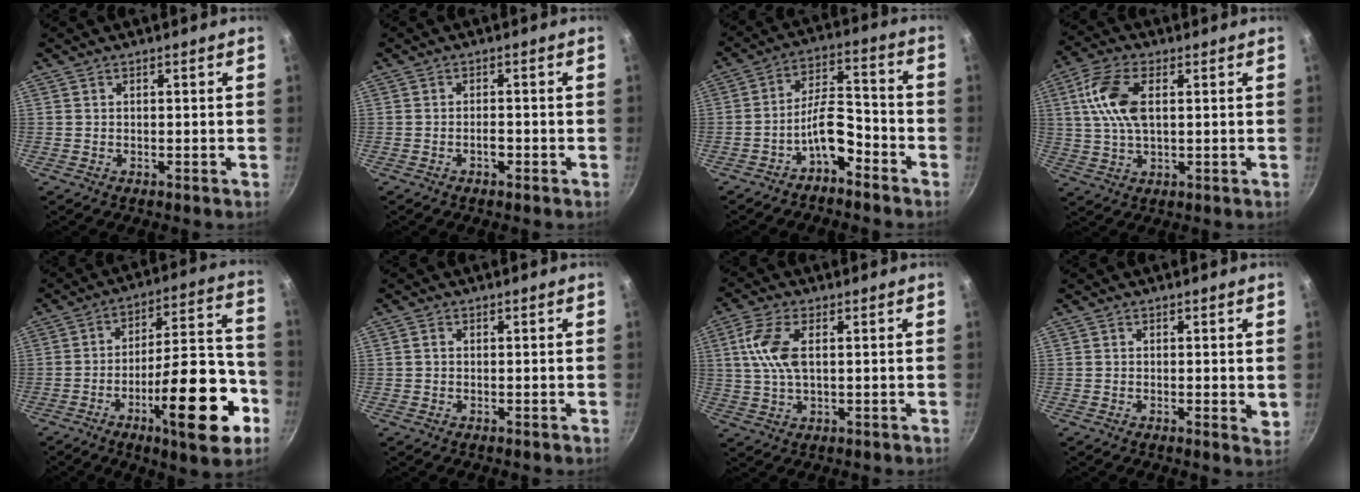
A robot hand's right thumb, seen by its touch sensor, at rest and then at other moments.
{"total": 2.0, "force": [-1.0, 0.9, 1.4], "torque": [-0.016, 0.013, -0.018]}
{"total": 8.4, "force": [-4.9, 3.7, 5.8], "torque": [-0.084, 0.057, -0.086]}
{"total": 10.3, "force": [2.2, 5.3, 8.5], "torque": [-0.171, 0.012, 0.036]}
{"total": 21.4, "force": [-8.6, 6.4, 18.5], "torque": [-0.236, 0.052, -0.131]}
{"total": 0.9, "force": [0.0, 0.7, 0.5], "torque": [-0.009, 0.005, 0.000]}
{"total": 8.1, "force": [1.7, 3.8, 6.9], "torque": [-0.144, 0.009, 0.030]}
{"total": 2.4, "force": [0.1, 1.0, 2.2], "torque": [-0.028, -0.007, -0.001]}